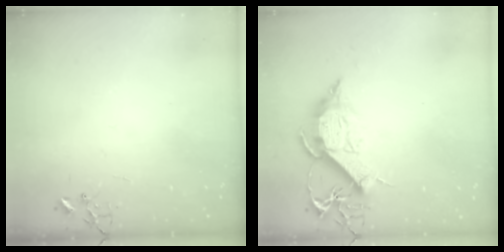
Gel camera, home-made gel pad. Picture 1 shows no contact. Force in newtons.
{"total": 12.1, "press": 12.1, "slide": 0.6}